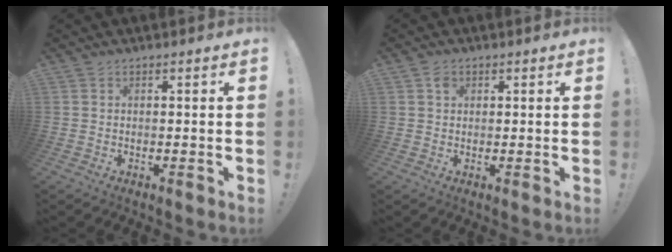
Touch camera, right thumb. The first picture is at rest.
{"total": 1.8, "force": [0.7, 1.5, 0.8], "torque": [-0.005, 0.000, 0.010]}